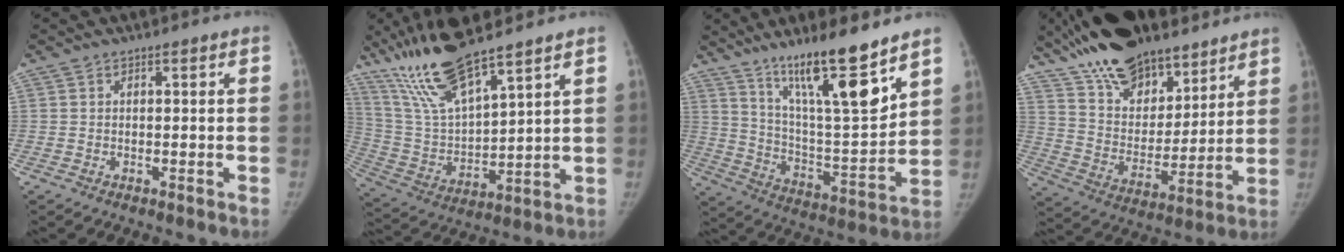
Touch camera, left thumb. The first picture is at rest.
{"total": 16.5, "force": [12.4, 3.1, 10.4], "torque": [-0.198, -0.055, 0.256]}
{"total": 18.9, "force": [13.0, 3.0, 13.4], "torque": [-0.196, -0.085, 0.228]}
{"total": 22.5, "force": [17.4, 10.2, 9.9], "torque": [-0.149, -0.063, 0.302]}